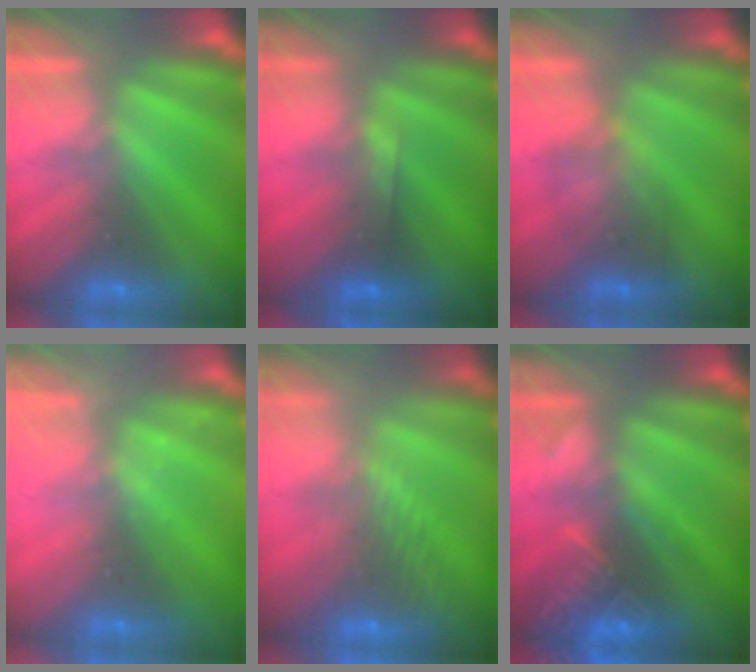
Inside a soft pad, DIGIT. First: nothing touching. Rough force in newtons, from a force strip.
{"total": 4.5}
{"total": 2.4}
{"total": 2.2}
{"total": 8.7}
{"total": 2.9}